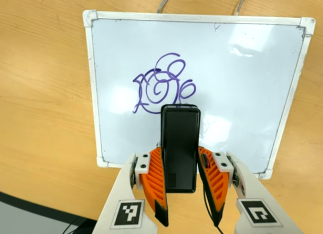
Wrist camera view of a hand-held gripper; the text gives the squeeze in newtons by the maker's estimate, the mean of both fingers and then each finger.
{"total": 4.0, "left": 2.5, "right": 5.5}